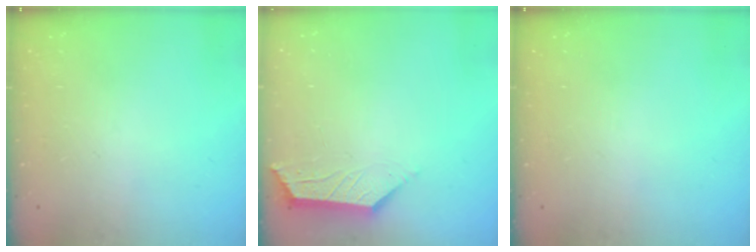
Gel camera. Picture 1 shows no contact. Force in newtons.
{"total": 2.1, "press": 2.1, "slide": 0.5}
{"total": 0.0}